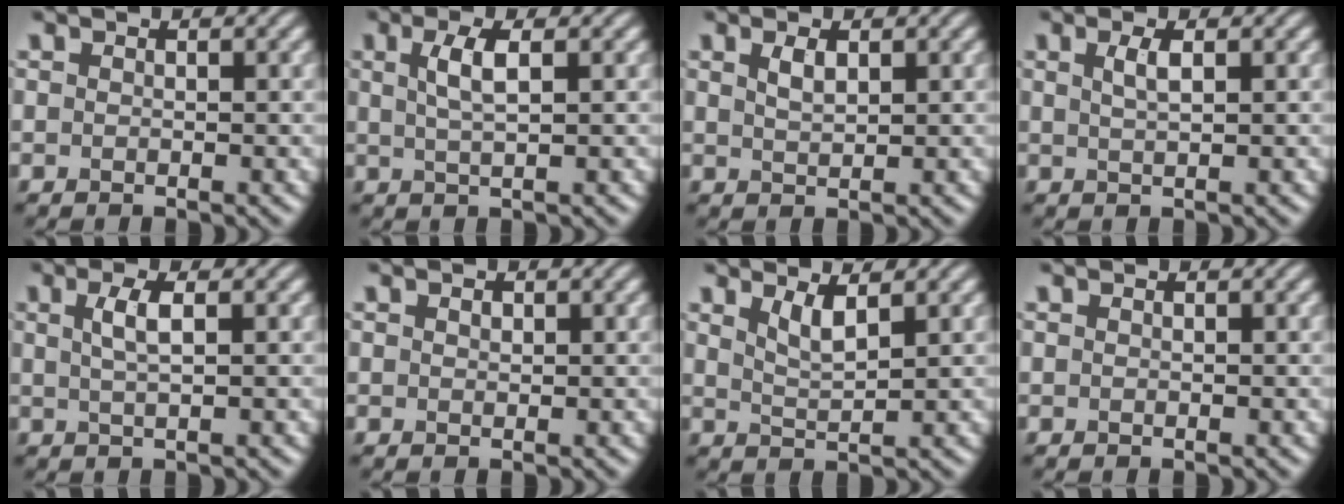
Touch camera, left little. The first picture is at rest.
{"total": 2.8, "force": [0.9, 0.7, 2.5], "torque": [-0.048, 0.003, 0.015]}
{"total": 1.6, "force": [0.9, 0.6, 1.2], "torque": [-0.026, 0.001, 0.019]}
{"total": 1.7, "force": [0.7, 0.5, 1.5], "torque": [-0.027, 0.004, 0.011]}
{"total": 2.4, "force": [0.7, 0.6, 2.2], "torque": [-0.040, 0.003, 0.012]}
{"total": 0.5, "force": [0.3, 0.4, 0.3], "torque": [-0.006, 0.001, 0.004]}
{"total": 2.3, "force": [1.4, 0.5, 1.7], "torque": [-0.031, -0.005, 0.029]}
{"total": 0.0}